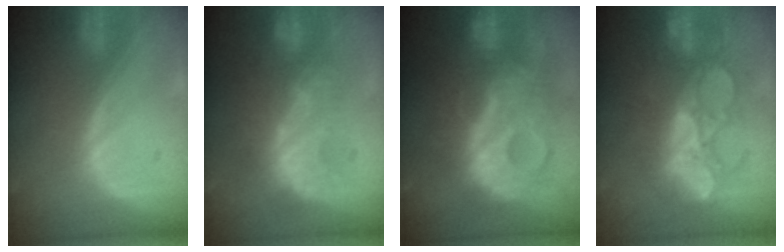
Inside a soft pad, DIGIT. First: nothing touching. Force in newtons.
{"total": 9.3, "press": 8.6, "slide": 3.7}
{"total": 12.5, "press": 12.5, "slide": 1.0}
{"total": 9.3, "press": 9.0, "slide": 2.6}